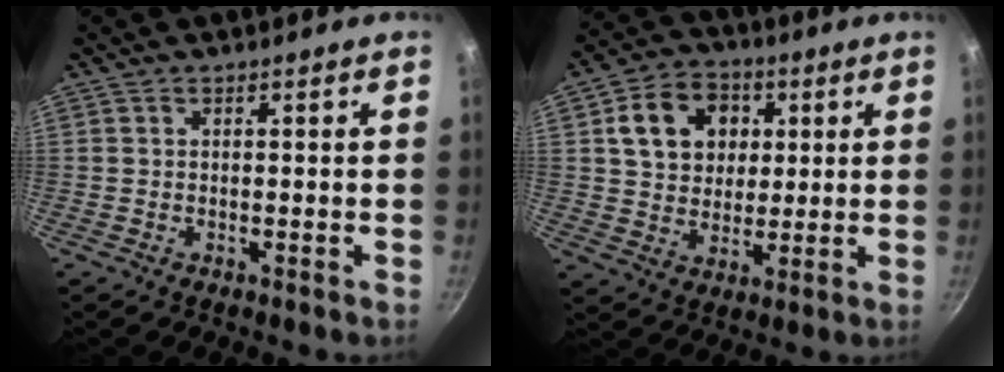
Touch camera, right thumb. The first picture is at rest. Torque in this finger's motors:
{"motor_torque": [-0.77, 1.10, 0.35, 0.10, 0.06]}